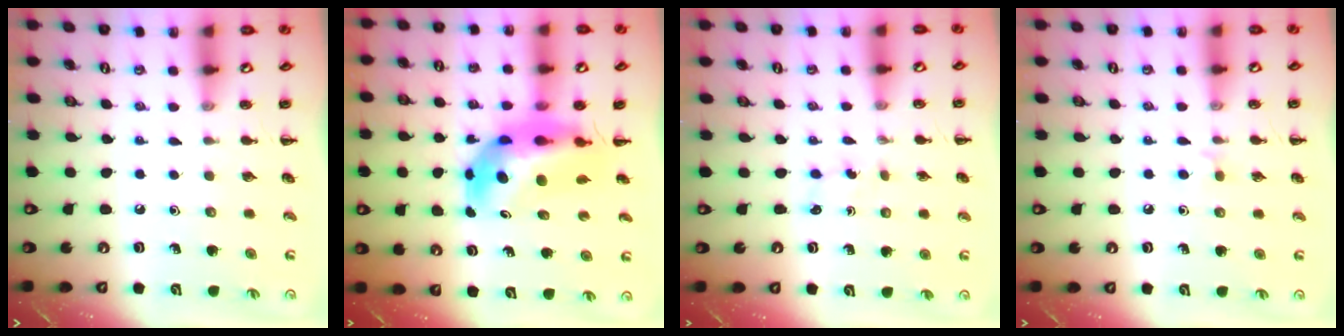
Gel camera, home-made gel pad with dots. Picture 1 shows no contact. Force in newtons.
{"total": 9.9, "press": 9.4, "slide": 3.1}
{"total": 2.7, "press": 2.5, "slide": 0.9}
{"total": 3.4, "press": 3.1, "slide": 1.4}